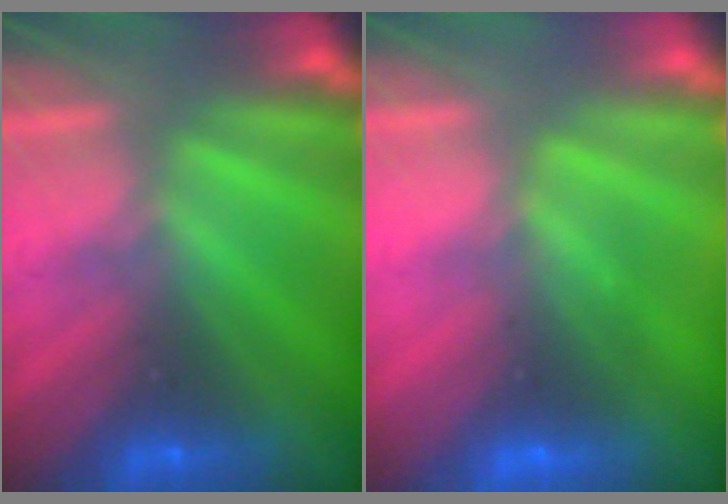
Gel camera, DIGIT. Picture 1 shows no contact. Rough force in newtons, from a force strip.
{"total": 2.7}